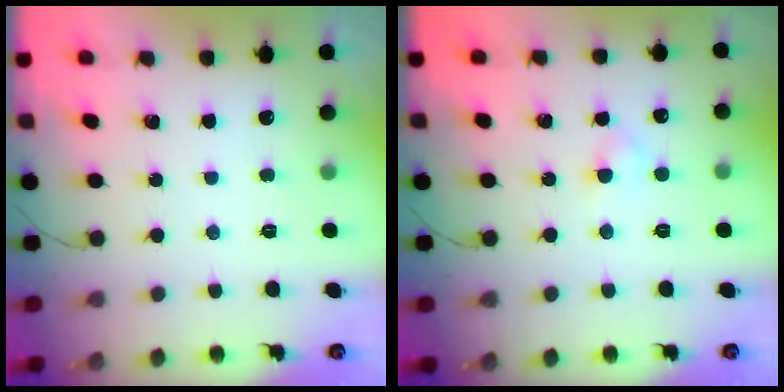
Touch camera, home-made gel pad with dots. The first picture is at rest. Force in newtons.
{"total": 2.4, "press": 2.1, "slide": 1.2}